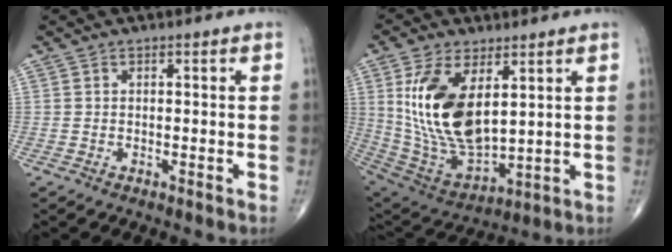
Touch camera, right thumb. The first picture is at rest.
{"total": 18.5, "force": [4.8, 9.5, 15.1], "torque": [-0.281, -0.025, 0.111]}